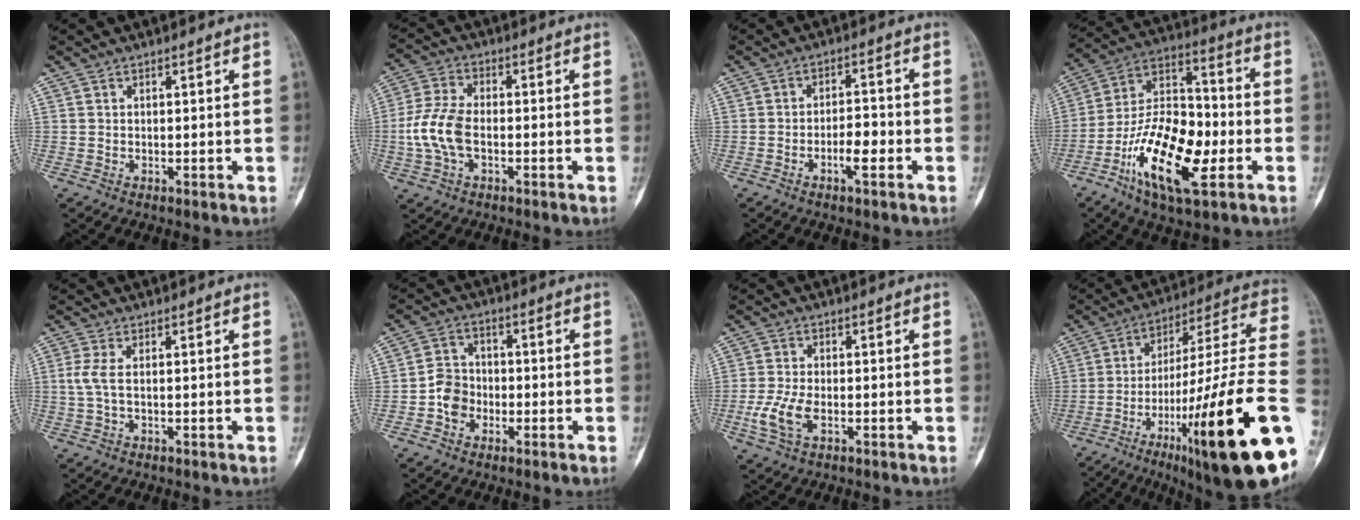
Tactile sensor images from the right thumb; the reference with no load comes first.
{"total": 9.1, "force": [-1.6, 5.2, 7.3], "torque": [-0.165, 0.020, -0.034]}
{"total": 4.9, "force": [-2.1, 1.7, 4.1], "torque": [-0.065, 0.021, -0.037]}
{"total": 20.1, "force": [-6.8, 8.8, 16.8], "torque": [-0.288, 0.028, -0.121]}
{"total": 3.2, "force": [0.1, 1.1, 3.0], "torque": [-0.090, 0.002, 0.005]}
{"total": 5.8, "force": [-1.9, 4.7, 2.8], "torque": [-0.031, 0.024, -0.045]}
{"total": 6.3, "force": [-1.9, 3.2, 5.1], "torque": [-0.123, 0.004, -0.035]}
{"total": 30.2, "force": [-9.1, 4.2, 28.5], "torque": [-0.403, 0.031, -0.139]}